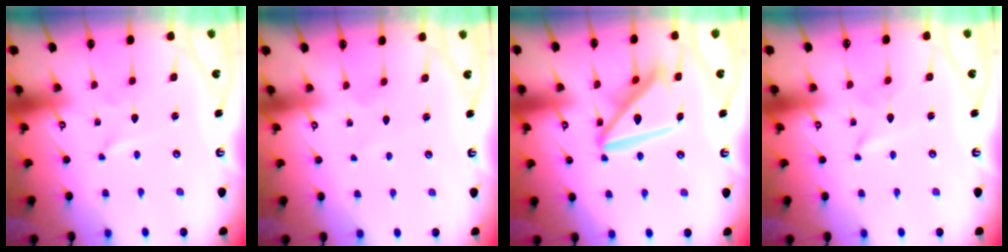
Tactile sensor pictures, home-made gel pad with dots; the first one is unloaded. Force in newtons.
{"total": 2.3, "press": 2.3, "slide": 0.3}
{"total": 15.9, "press": 15.8, "slide": 1.6}
{"total": 1.7, "press": 1.7, "slide": 0.2}